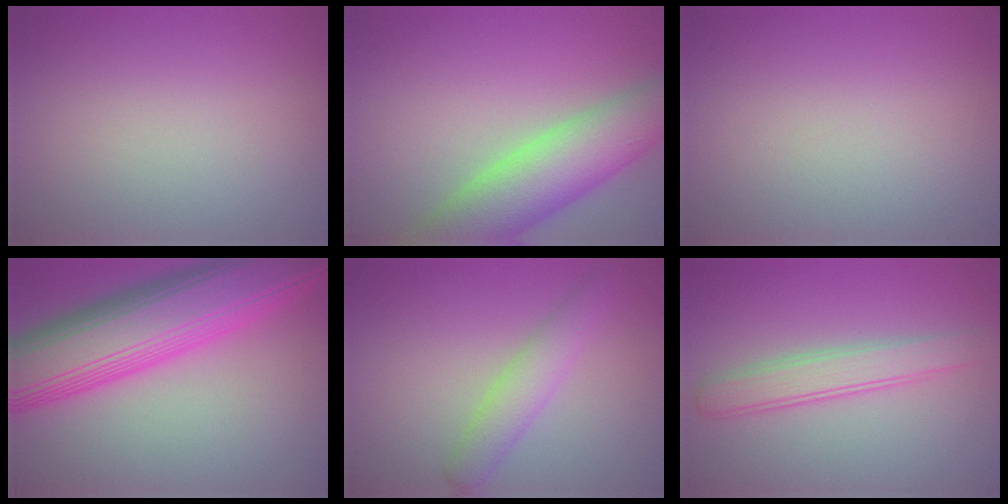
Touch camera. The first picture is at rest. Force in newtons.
{"total": 8.7, "press": 8.6, "slide": 0.5}
{"total": 0.0}
{"total": 12.1, "press": 12.1, "slide": 0.4}
{"total": 2.9, "press": 2.9, "slide": 0.1}
{"total": 3.2, "press": 3.2, "slide": 0.1}